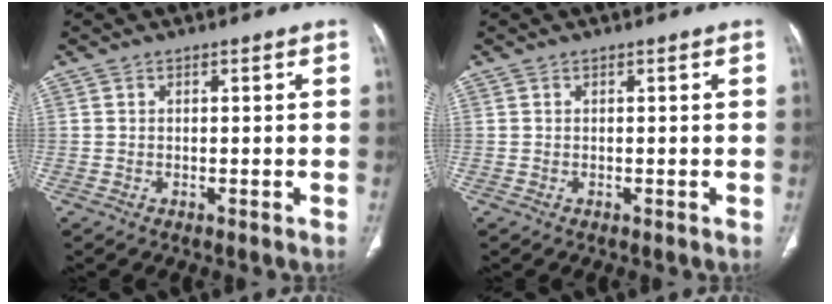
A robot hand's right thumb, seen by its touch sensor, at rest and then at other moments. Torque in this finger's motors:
{"motor_torque": [0.00, 0.00, 0.24, -0.10, 0.00]}